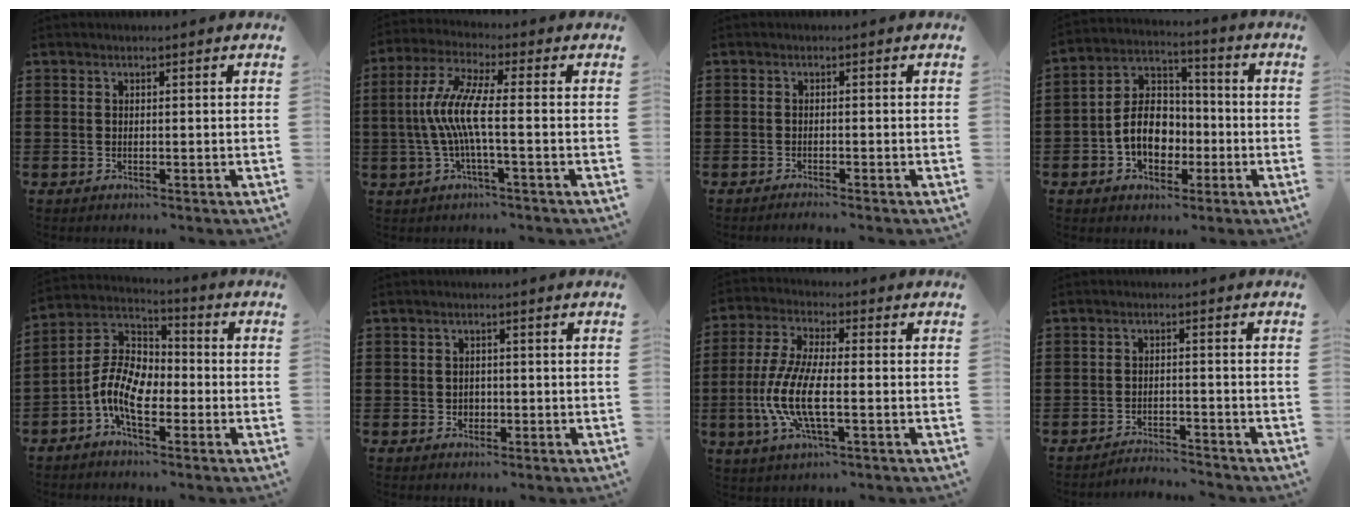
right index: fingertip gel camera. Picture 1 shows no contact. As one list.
[{"total": 8.7, "force": [-1.2, 1.0, 8.6], "torque": [-0.194, -0.016, -0.033]}, {"total": 0.9, "force": [-0.9, -0.1, 0.2], "torque": [-0.006, 0.000, -0.018]}, {"total": 8.8, "force": [-2.1, 6.5, 5.6], "torque": [-0.110, 0.010, -0.043]}, {"total": 9.3, "force": [-3.4, 4.8, 7.2], "torque": [-0.183, -0.007, -0.076]}, {"total": 1.7, "force": [-0.3, 1.6, 0.3], "torque": [-0.012, 0.004, -0.010]}, {"total": 9.4, "force": [-2.7, 2.9, 8.6], "torque": [-0.198, -0.016, -0.056]}, {"total": 2.7, "force": [-2.7, 0.0, 0.1], "torque": [-0.009, 0.000, -0.058]}]